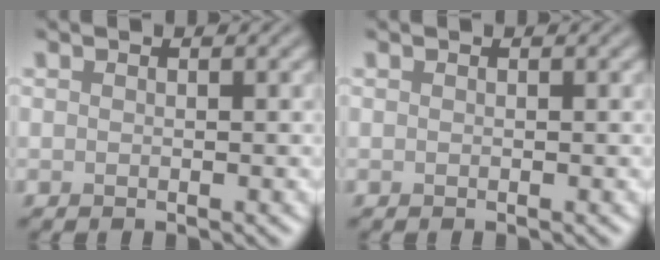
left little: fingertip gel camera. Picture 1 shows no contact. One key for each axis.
{"total": 0.0}